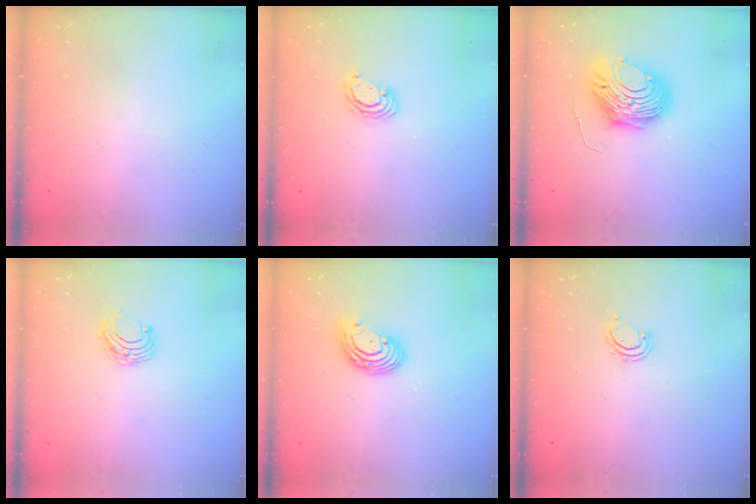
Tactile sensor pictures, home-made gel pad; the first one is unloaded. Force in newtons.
{"total": 3.8, "press": 3.8, "slide": 0.2}
{"total": 10.8, "press": 10.8, "slide": 0.9}
{"total": 6.0, "press": 5.9, "slide": 0.6}
{"total": 7.1, "press": 7.0, "slide": 1.3}
{"total": 2.9, "press": 2.9, "slide": 0.3}